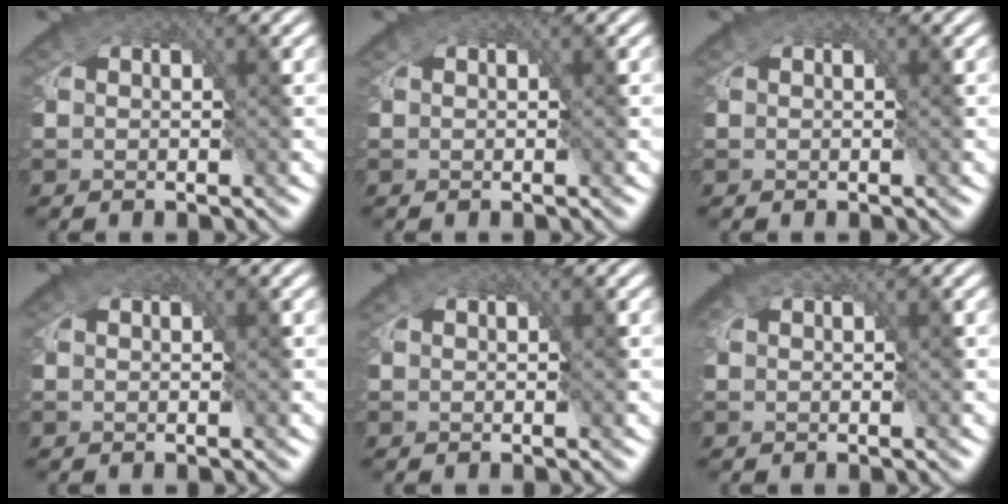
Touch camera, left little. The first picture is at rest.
{"total": 0.0}
{"total": 0.0}
{"total": 0.8, "force": [0.3, 0.5, 0.5], "torque": [-0.008, -0.003, 0.005]}
{"total": 0.0}
{"total": 2.0, "force": [0.9, 1.2, 1.4], "torque": [-0.034, -0.004, 0.016]}